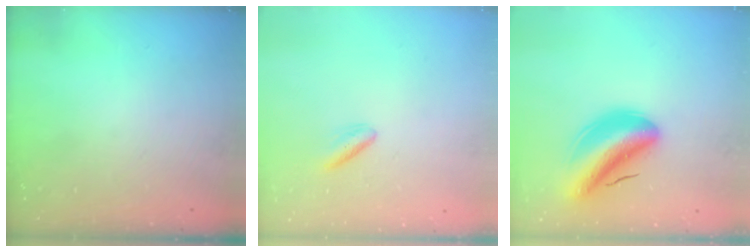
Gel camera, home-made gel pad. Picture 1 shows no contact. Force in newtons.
{"total": 2.8, "press": 2.5, "slide": 1.3}
{"total": 10.1, "press": 9.5, "slide": 3.2}